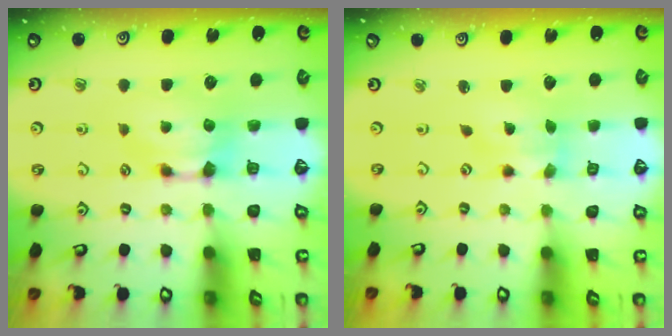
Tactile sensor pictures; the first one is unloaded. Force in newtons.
{"total": 1.2, "press": 0.3, "slide": 1.1}